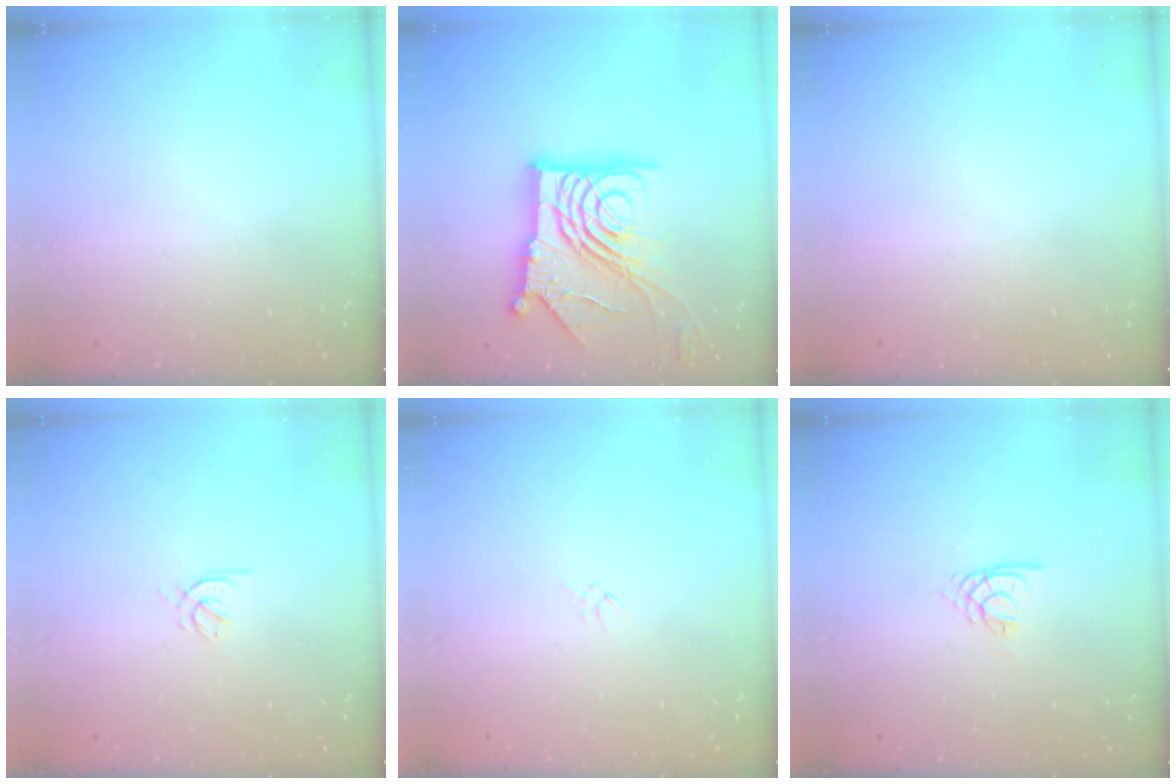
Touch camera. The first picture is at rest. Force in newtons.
{"total": 20.3, "press": 20.2, "slide": 2.3}
{"total": 0.0}
{"total": 2.1, "press": 2.0, "slide": 0.6}
{"total": 0.9, "press": 0.8, "slide": 0.4}
{"total": 2.1, "press": 2.1, "slide": 0.2}